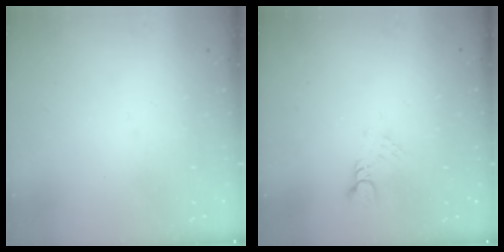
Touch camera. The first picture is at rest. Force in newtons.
{"total": 4.2, "press": 4.1, "slide": 0.4}